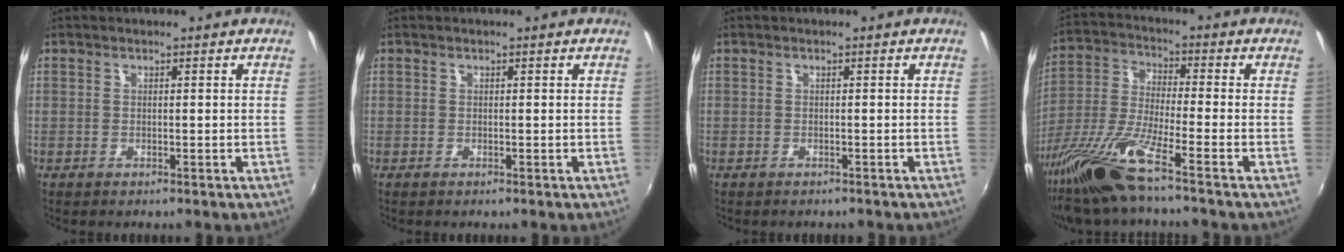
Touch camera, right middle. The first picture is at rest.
{"total": 0.0}
{"total": 1.0, "force": [-0.9, 0.3, 0.3], "torque": [-0.009, -0.002, -0.011]}
{"total": 14.3, "force": [-11.1, -0.4, 9.0], "torque": [-0.193, -0.030, -0.217]}